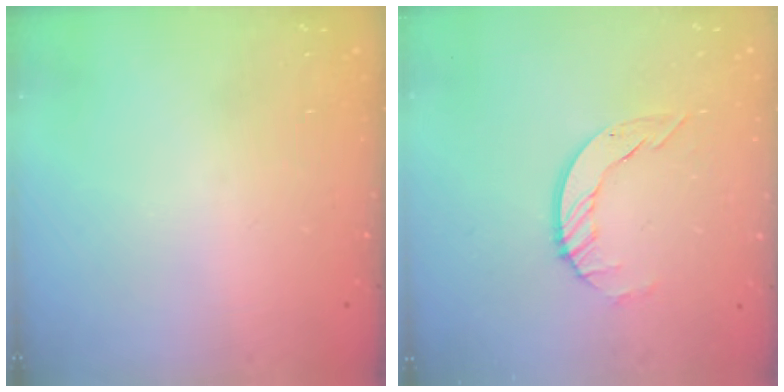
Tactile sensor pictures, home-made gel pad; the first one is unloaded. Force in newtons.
{"total": 5.2, "press": 5.2, "slide": 0.5}